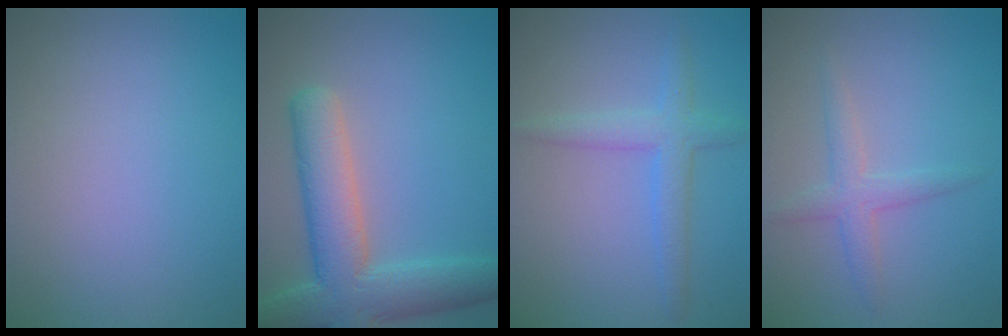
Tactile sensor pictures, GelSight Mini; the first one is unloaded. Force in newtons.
{"total": 7.8, "press": 7.8, "slide": 0.5}
{"total": 3.0, "press": 3.0, "slide": 0.1}
{"total": 2.3, "press": 2.3, "slide": 0.1}